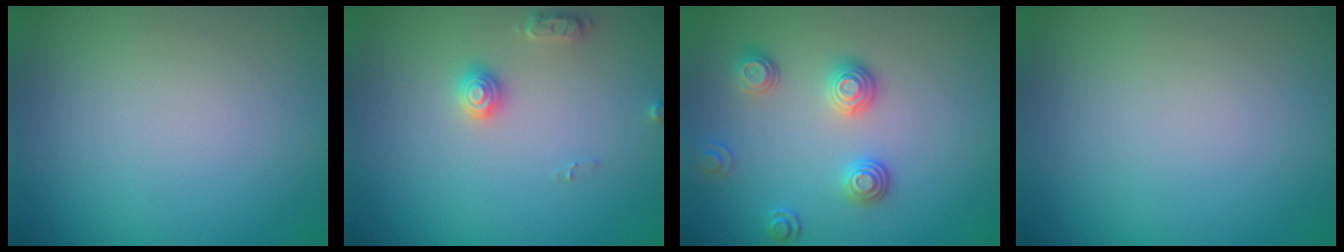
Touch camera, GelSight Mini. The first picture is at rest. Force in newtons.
{"total": 2.0, "press": 2.0, "slide": 0.3}
{"total": 2.9, "press": 2.5, "slide": 1.5}
{"total": 0.0}